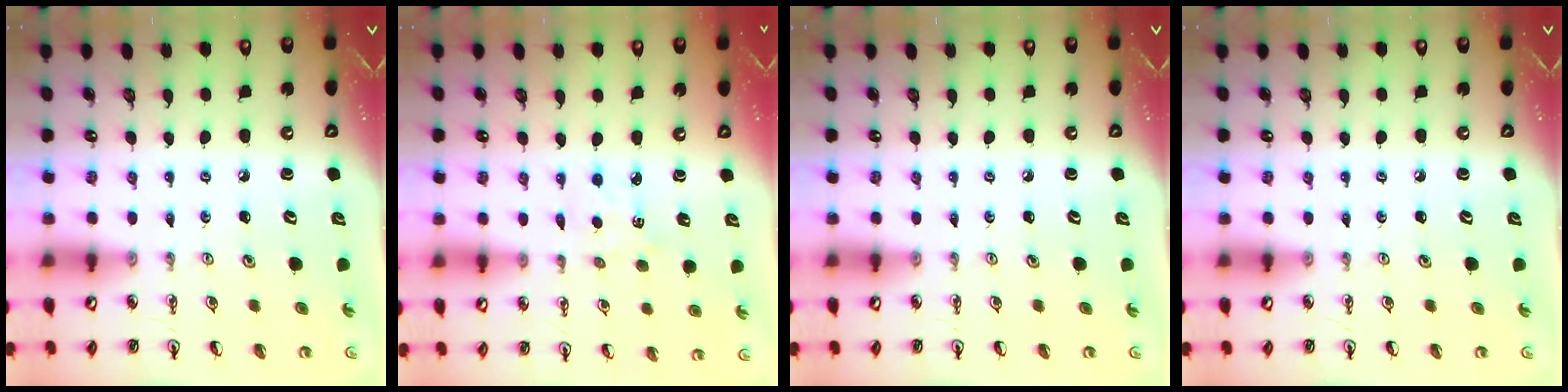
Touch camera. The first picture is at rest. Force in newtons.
{"total": 2.3, "press": 2.3, "slide": 0.3}
{"total": 0.0}
{"total": 0.0}